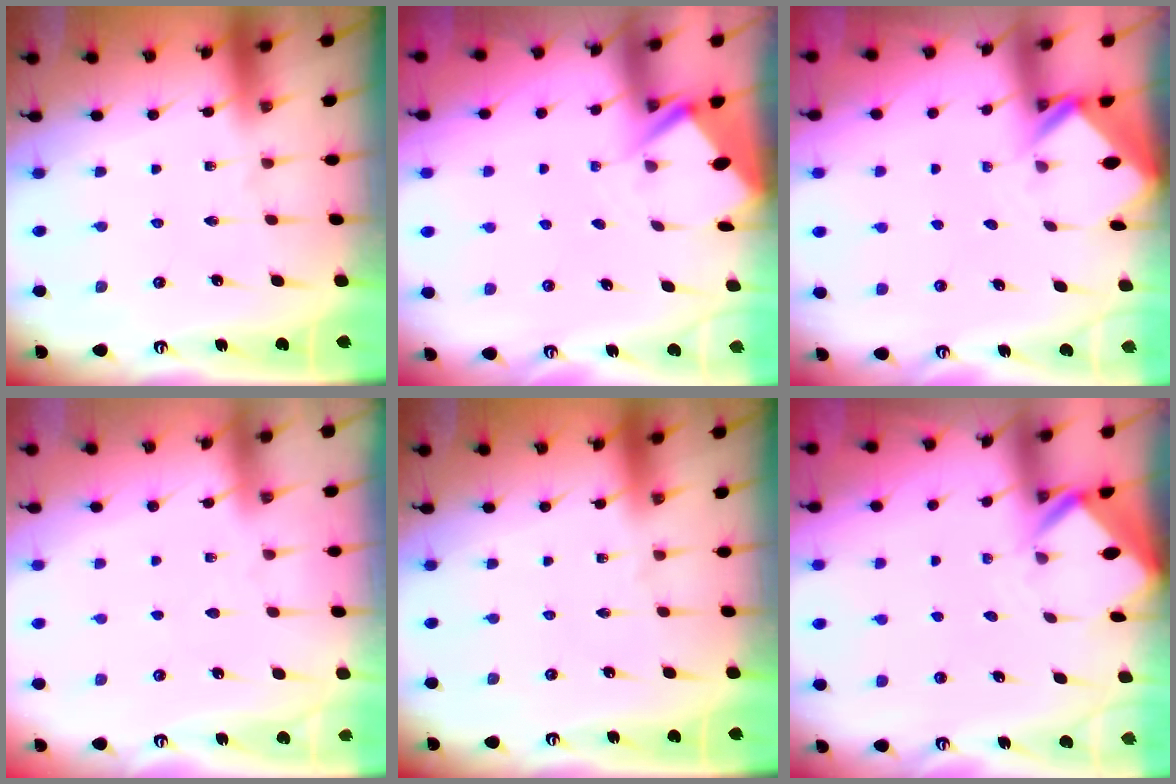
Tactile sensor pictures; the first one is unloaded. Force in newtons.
{"total": 2.8, "press": 2.8, "slide": 0.4}
{"total": 2.6, "press": 2.6, "slide": 0.2}
{"total": 2.9, "press": 2.8, "slide": 0.4}
{"total": 0.0}
{"total": 2.9, "press": 2.9, "slide": 0.2}